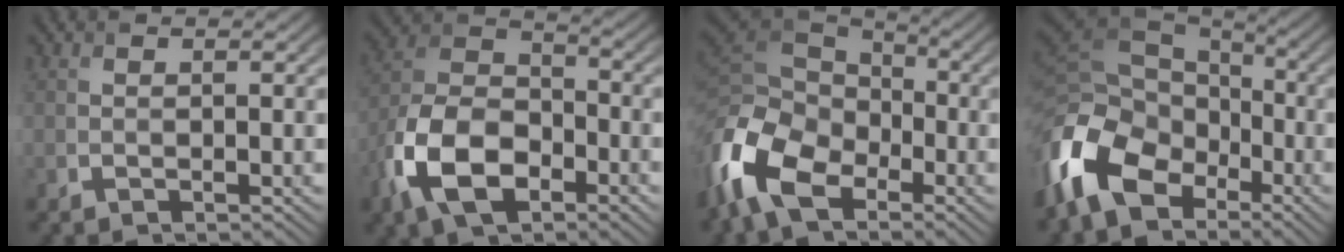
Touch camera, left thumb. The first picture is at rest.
{"total": 13.7, "force": [-6.6, 7.8, 9.2], "torque": [-0.211, -0.024, -0.138]}
{"total": 14.2, "force": [-6.2, 9.1, 9.0], "torque": [-0.254, -0.044, -0.117]}
{"total": 15.6, "force": [-6.7, 10.5, 9.5], "torque": [-0.258, -0.046, -0.124]}